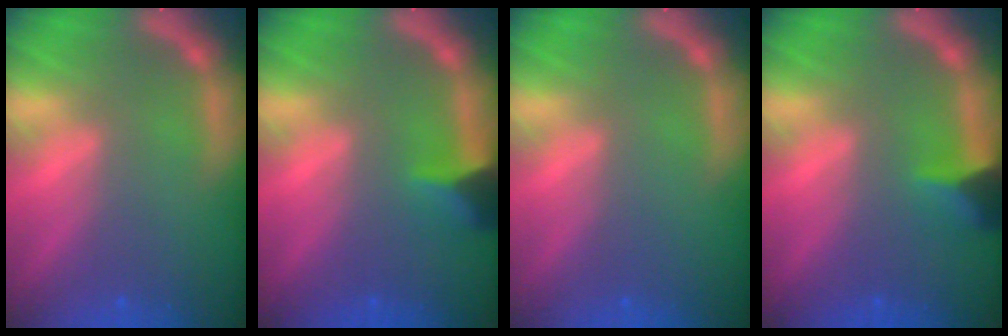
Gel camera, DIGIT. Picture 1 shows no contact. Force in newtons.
{"total": 2.9}
{"total": 0.0}
{"total": 2.9}